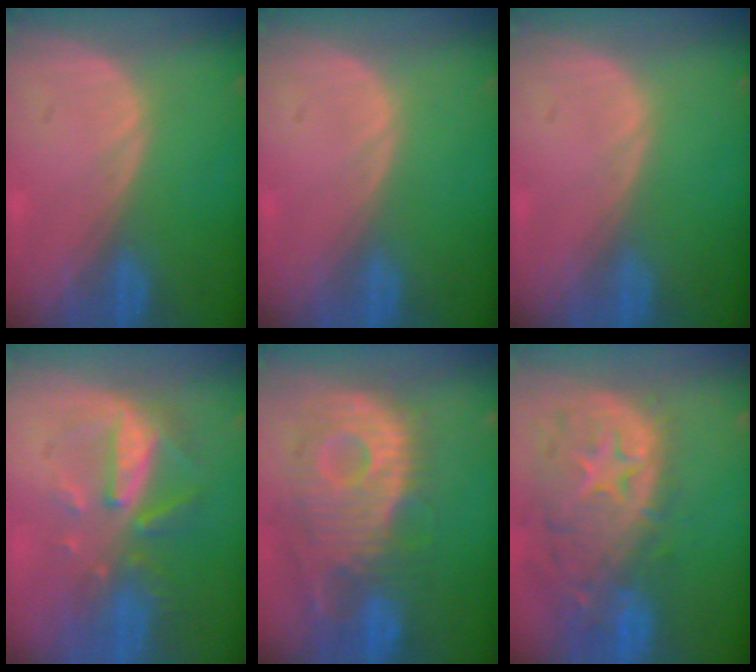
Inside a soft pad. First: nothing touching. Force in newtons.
{"total": 0.0}
{"total": 0.0}
{"total": 8.0, "press": 7.3, "slide": 3.3}
{"total": 11.8, "press": 10.6, "slide": 5.3}
{"total": 14.0, "press": 11.2, "slide": 8.3}